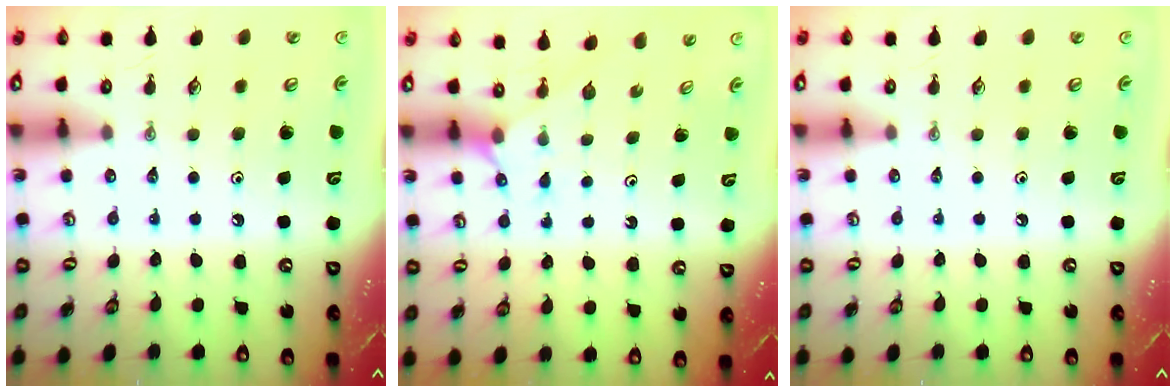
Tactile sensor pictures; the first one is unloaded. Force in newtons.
{"total": 2.1, "press": 2.1, "slide": 0.3}
{"total": 0.0}